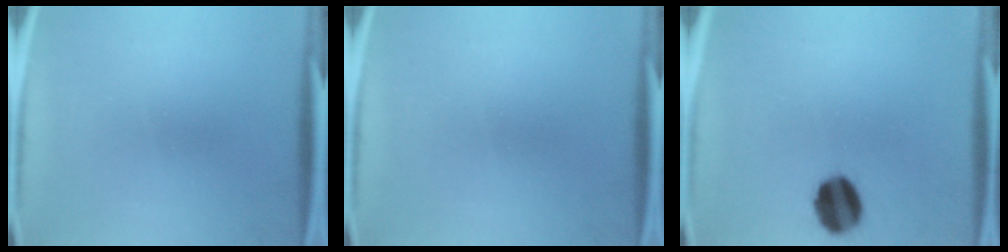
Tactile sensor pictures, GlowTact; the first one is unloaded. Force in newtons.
{"total": 0.0}
{"total": 11.7}